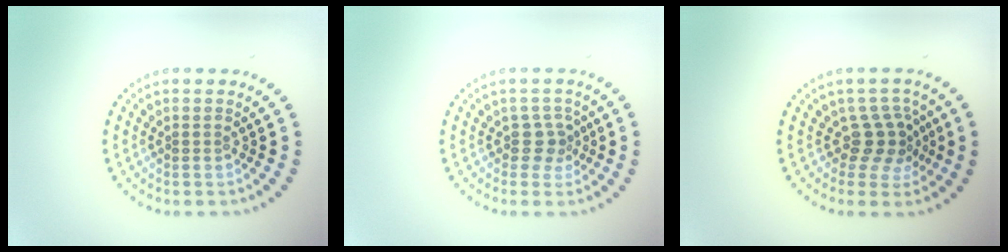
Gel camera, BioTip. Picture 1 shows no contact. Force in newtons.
{"total": 2.0, "press": 1.5, "slide": 1.3}
{"total": 2.8, "press": 2.3, "slide": 1.6}